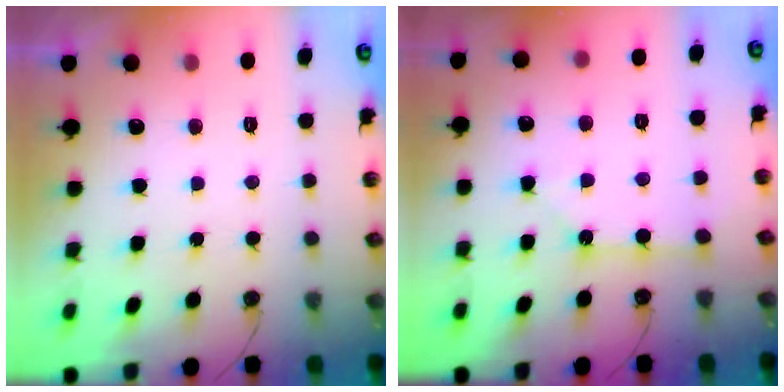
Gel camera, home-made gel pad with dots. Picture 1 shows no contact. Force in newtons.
{"total": 3.0, "press": 3.0, "slide": 0.1}